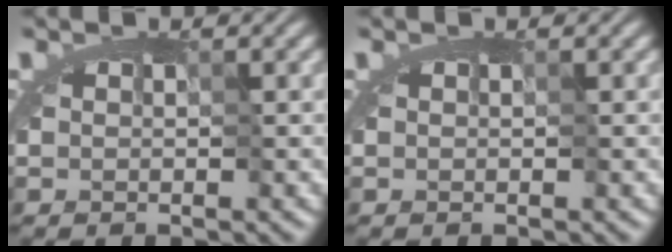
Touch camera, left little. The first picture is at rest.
{"total": 0.0}